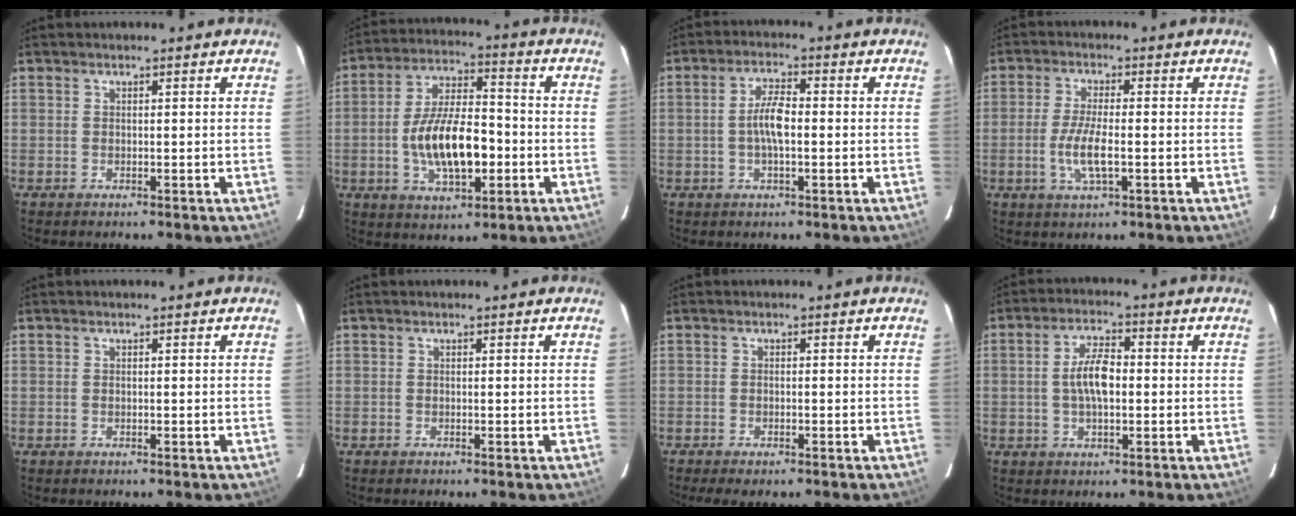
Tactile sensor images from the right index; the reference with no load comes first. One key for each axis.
{"total": 14.2, "fx": -3.1, "fy": 6.1, "fz": 12.4, "tx": -0.238, "ty": 0.005, "tz": -0.047}
{"total": 5.1, "fx": -0.5, "fy": 1.5, "fz": 4.9, "tx": -0.094, "ty": 0.008, "tz": -0.010}
{"total": 7.1, "fx": -1.7, "fy": 1.7, "fz": 6.7, "tx": -0.135, "ty": -0.007, "tz": -0.035}
{"total": 0.0}
{"total": 0.0}
{"total": 3.4, "fx": -2.6, "fy": 0.7, "fz": 2.0, "tx": -0.044, "ty": -0.015, "tz": -0.042}
{"total": 6.5, "fx": -0.1, "fy": 2.7, "fz": 5.9, "tx": -0.111, "ty": 0.009, "tz": 0.000}